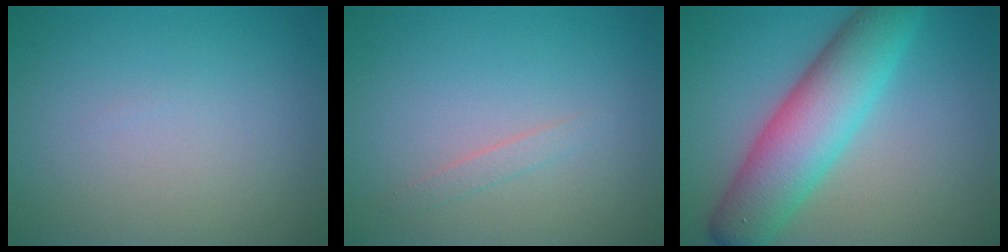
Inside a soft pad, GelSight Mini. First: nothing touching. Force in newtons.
{"total": 0.9, "press": 0.9, "slide": 0.0}
{"total": 8.2, "press": 8.2, "slide": 0.2}